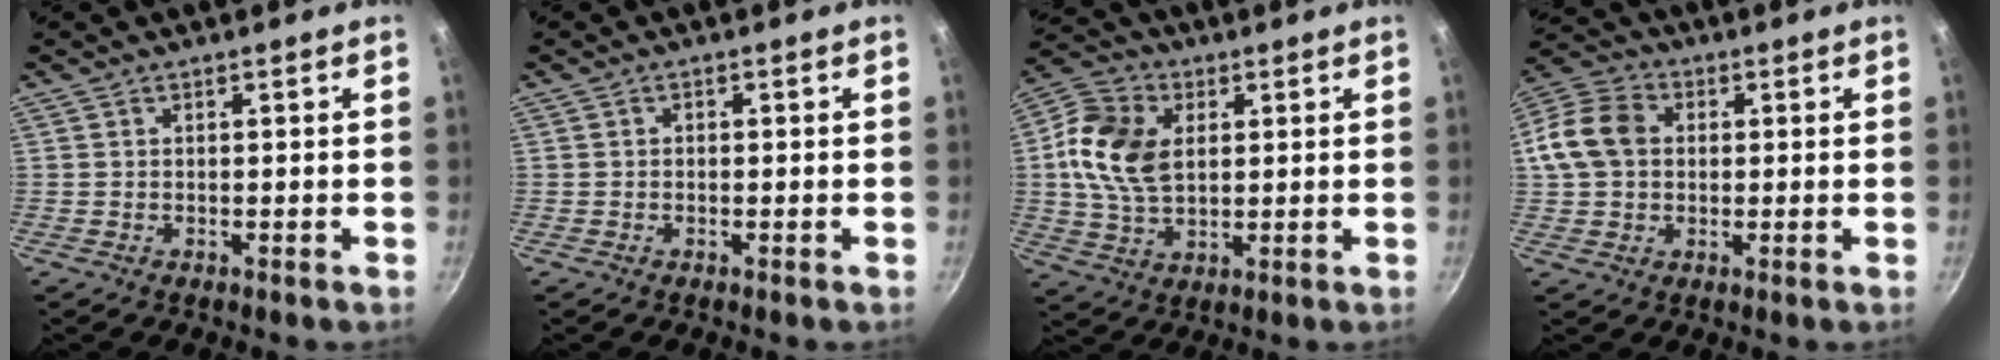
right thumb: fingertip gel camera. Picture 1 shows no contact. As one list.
[{"total": 0.6, "force": [-0.2, 0.5, 0.2], "torque": [-0.003, 0.003, -0.003]}, {"total": 13.3, "force": [2.2, 9.0, 9.5], "torque": [-0.161, 0.001, 0.032]}, {"total": 11.1, "force": [1.1, 8.7, 6.8], "torque": [-0.113, 0.019, 0.004]}]